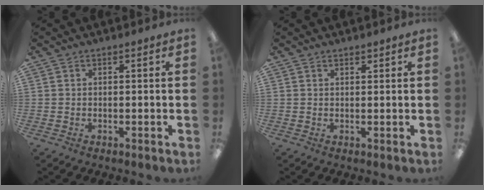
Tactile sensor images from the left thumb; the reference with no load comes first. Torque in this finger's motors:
{"motor_torque": [-0.14, -0.10, -0.38, 0.14, -0.01]}